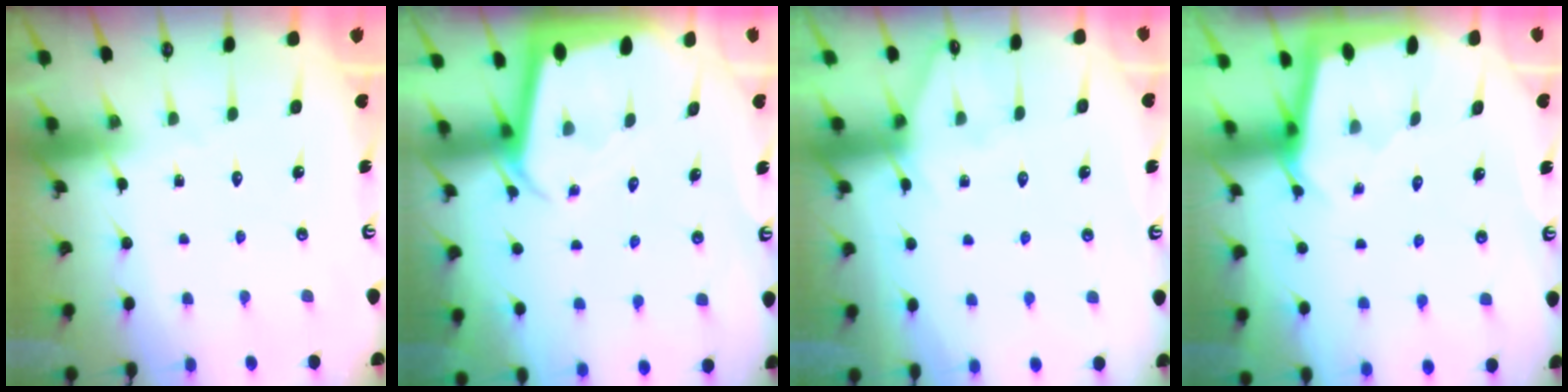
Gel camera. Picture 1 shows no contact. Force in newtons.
{"total": 2.0, "press": 2.0, "slide": 0.1}
{"total": 6.5, "press": 6.5, "slide": 0.6}
{"total": 1.6, "press": 1.6, "slide": 0.3}